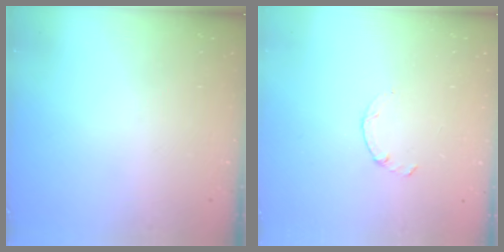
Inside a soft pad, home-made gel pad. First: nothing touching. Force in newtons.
{"total": 1.5, "press": 1.4, "slide": 0.3}